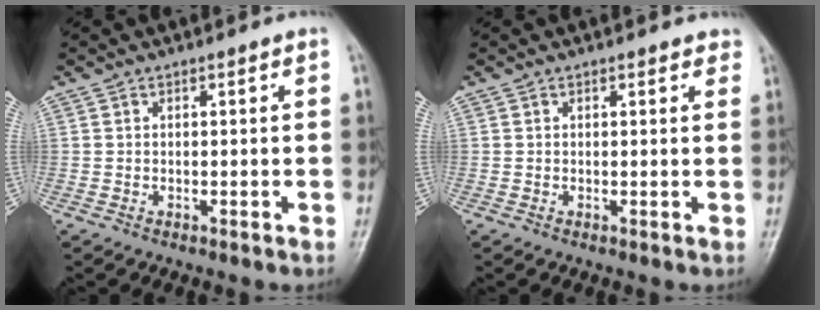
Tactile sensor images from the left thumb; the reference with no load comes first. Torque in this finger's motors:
{"motor_torque": [-0.07, -0.07, -0.06, 0.25, 0.03]}